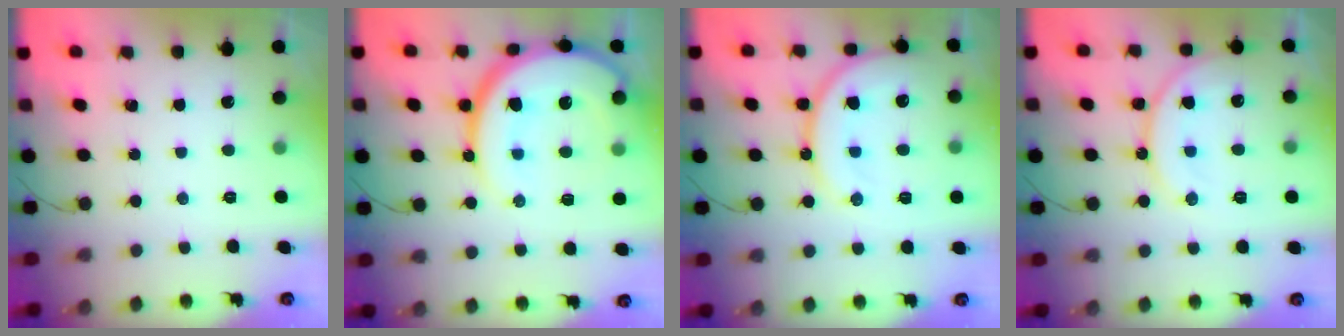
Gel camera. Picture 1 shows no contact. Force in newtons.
{"total": 21.8, "press": 21.7, "slide": 2.0}
{"total": 16.8, "press": 16.4, "slide": 3.7}
{"total": 13.8, "press": 13.7, "slide": 1.9}